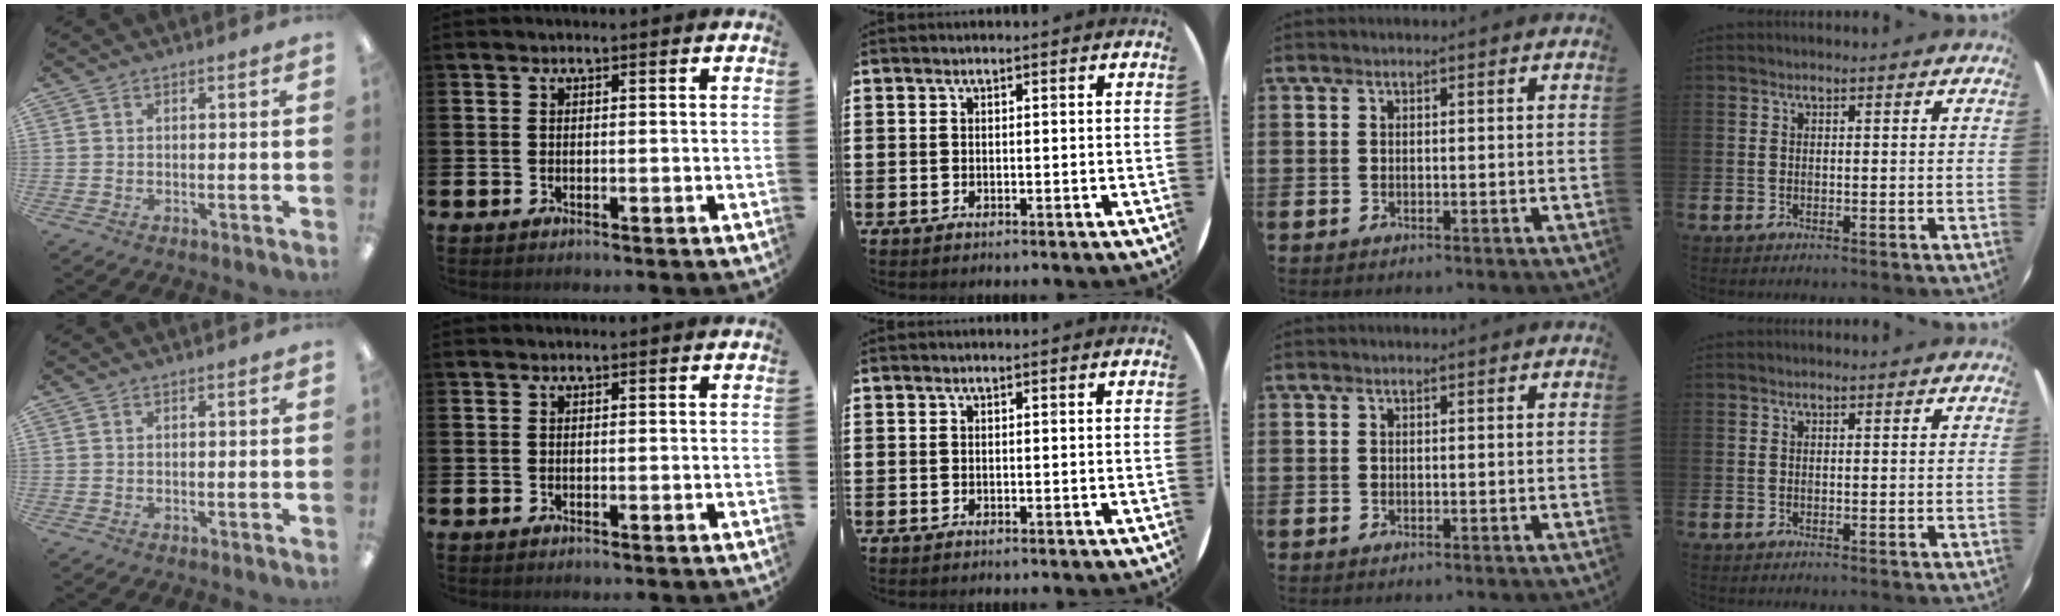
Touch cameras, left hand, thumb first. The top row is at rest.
{}